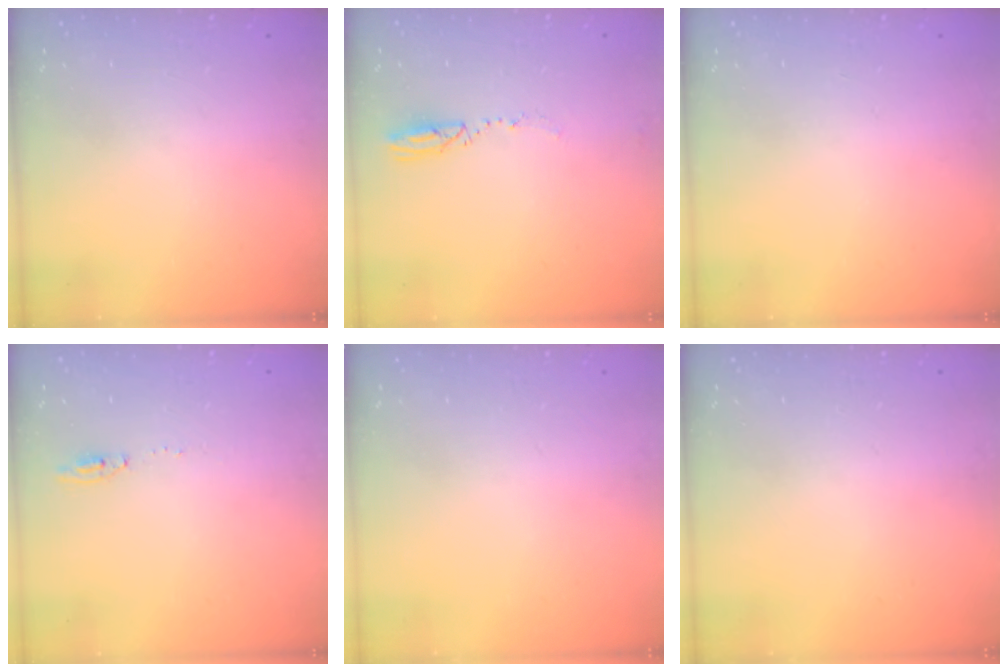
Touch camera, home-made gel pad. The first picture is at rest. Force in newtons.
{"total": 3.3, "press": 3.2, "slide": 0.5}
{"total": 0.0}
{"total": 5.2, "press": 5.2, "slide": 0.5}
{"total": 0.0}
{"total": 0.0}